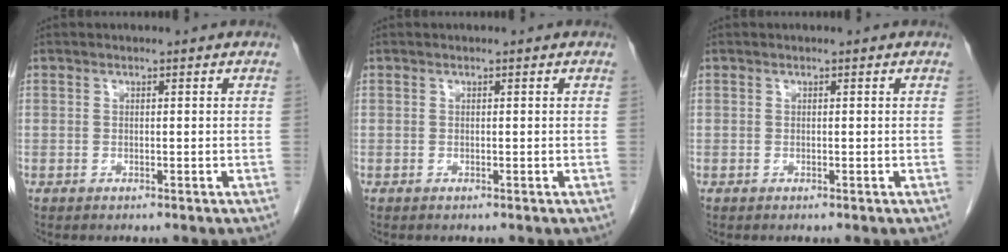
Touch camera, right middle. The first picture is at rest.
{"total": 0.0}
{"total": 0.0}